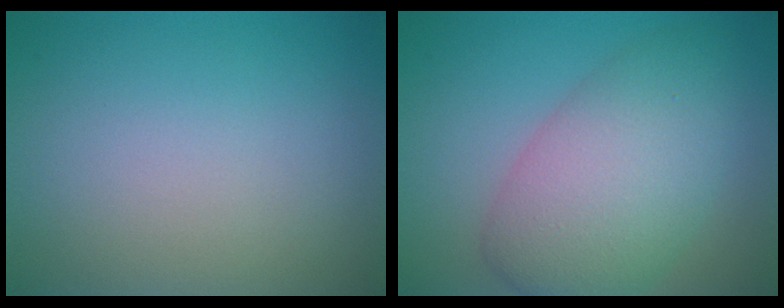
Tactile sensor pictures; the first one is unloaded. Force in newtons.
{"total": 7.8, "press": 7.8, "slide": 0.2}